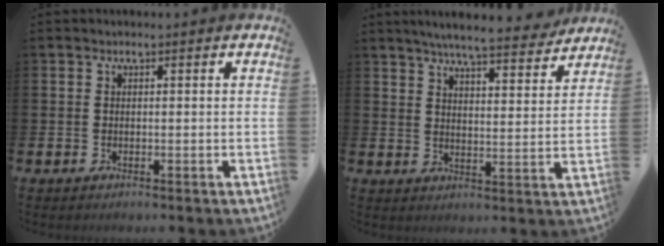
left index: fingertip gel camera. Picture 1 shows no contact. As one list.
[{"total": 7.0, "force": [6.6, 0.6, 2.2], "torque": [-0.042, -0.044, 0.111]}]